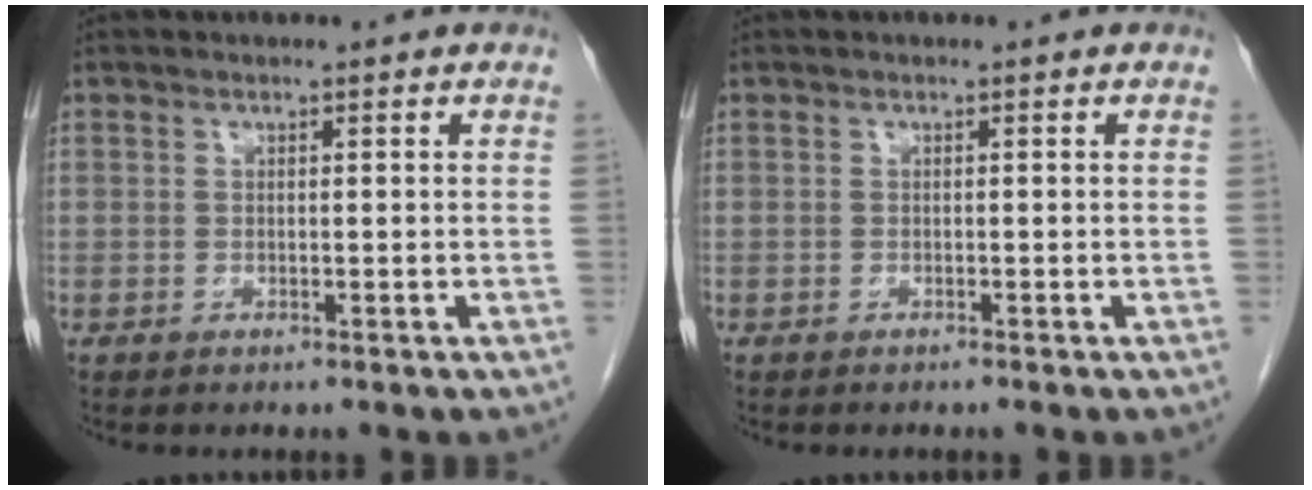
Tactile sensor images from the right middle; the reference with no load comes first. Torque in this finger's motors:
{"motor_torque": [0.00, 0.18, -0.01, -0.01]}